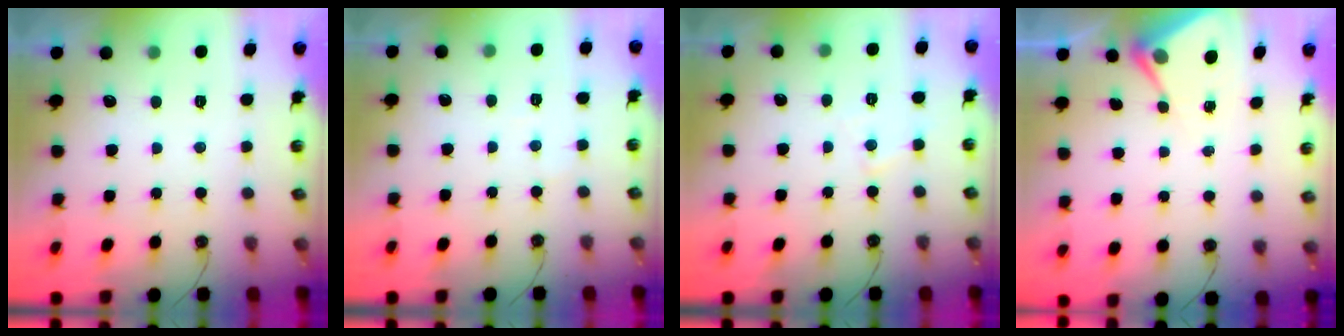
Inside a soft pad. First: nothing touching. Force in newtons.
{"total": 4.1, "press": 4.0, "slide": 0.6}
{"total": 4.9, "press": 4.8, "slide": 0.8}
{"total": 5.8, "press": 5.8, "slide": 0.5}